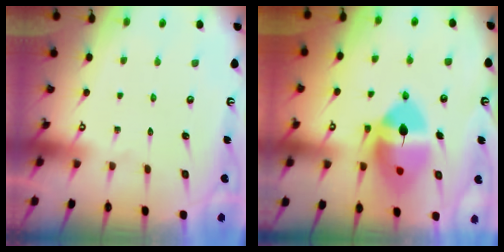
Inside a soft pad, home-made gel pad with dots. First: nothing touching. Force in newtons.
{"total": 14.5, "press": 14.4, "slide": 2.1}